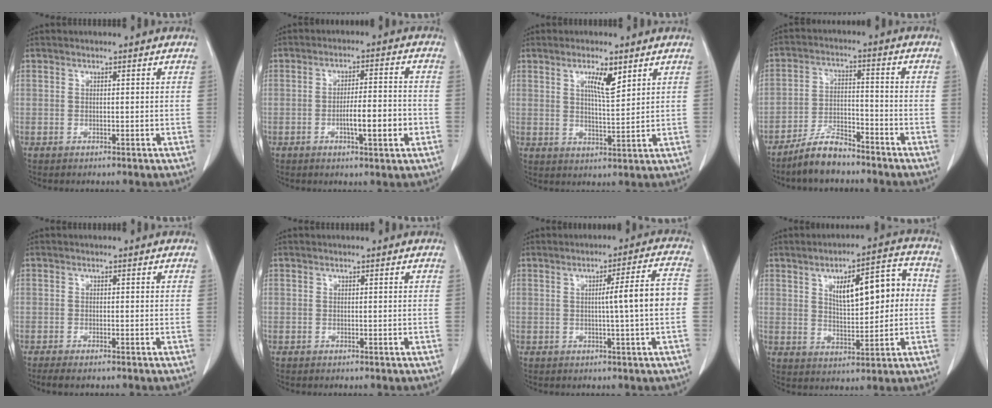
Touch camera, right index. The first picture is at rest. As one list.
[{"total": 6.9, "force": [-2.1, 0.9, 6.6], "torque": [-0.106, 0.002, -0.032]}, {"total": 5.2, "force": [2.8, 0.9, 4.3], "torque": [-0.074, -0.002, 0.048]}, {"total": 7.2, "force": [-6.2, 2.0, 3.2], "torque": [-0.062, -0.004, -0.115]}, {"total": 2.8, "force": [-2.2, 0.4, 1.6], "torque": [-0.023, -0.007, -0.031]}, {"total": 0.0}, {"total": 7.5, "force": [-0.4, -0.8, 7.5], "torque": [-0.104, 0.011, -0.006]}, {"total": 11.2, "force": [1.9, 3.7, 10.4], "torque": [-0.150, 0.030, 0.035]}]